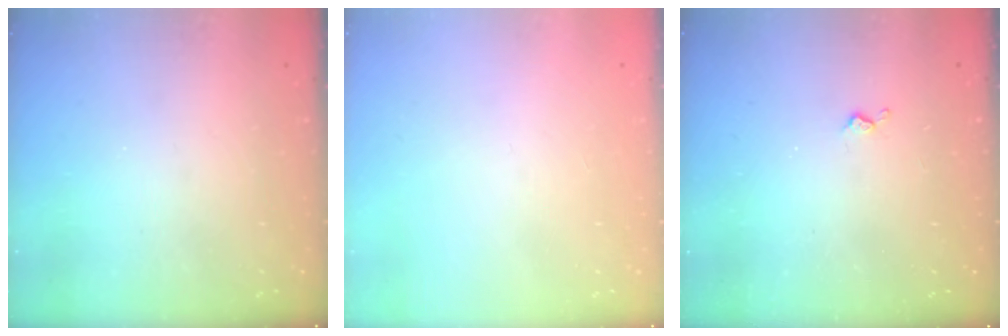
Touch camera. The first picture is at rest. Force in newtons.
{"total": 0.0}
{"total": 3.0, "press": 2.9, "slide": 0.4}